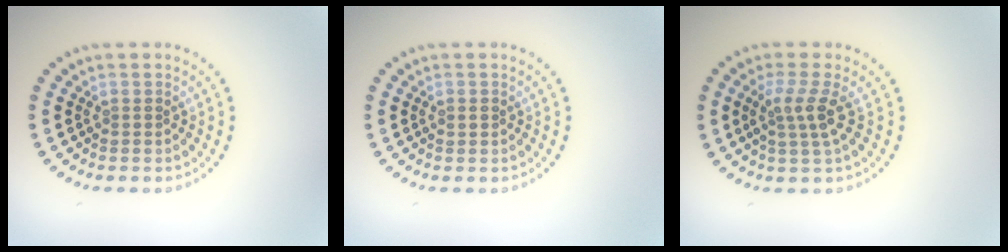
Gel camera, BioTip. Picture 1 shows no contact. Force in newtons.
{"total": 0.9, "press": 0.9, "slide": 0.1}
{"total": 2.7, "press": 2.0, "slide": 1.8}